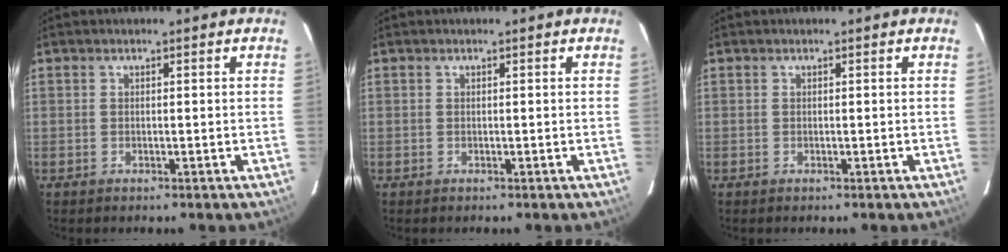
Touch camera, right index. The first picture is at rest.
{"total": 0.0}
{"total": 0.0}